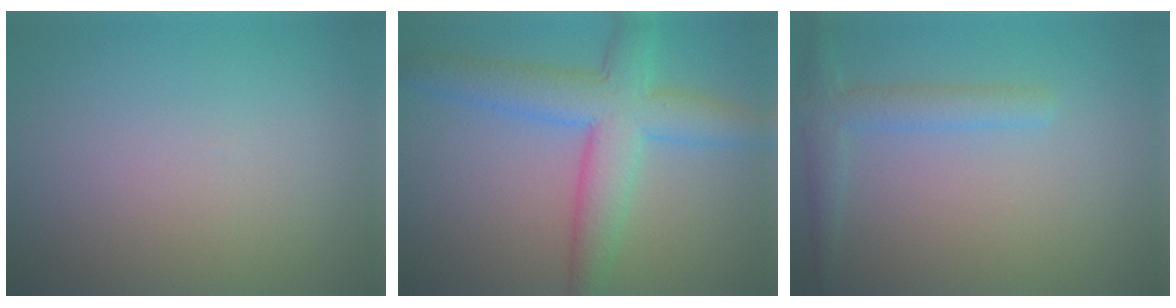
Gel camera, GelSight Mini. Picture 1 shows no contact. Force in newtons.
{"total": 6.9, "press": 6.9, "slide": 0.3}
{"total": 2.6, "press": 2.6, "slide": 0.2}